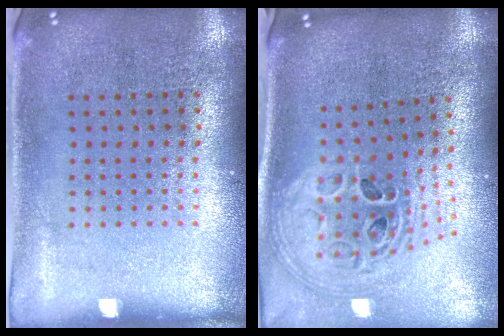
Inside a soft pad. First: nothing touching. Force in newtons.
{"total": 2.2, "press": 1.6, "slide": 1.5}